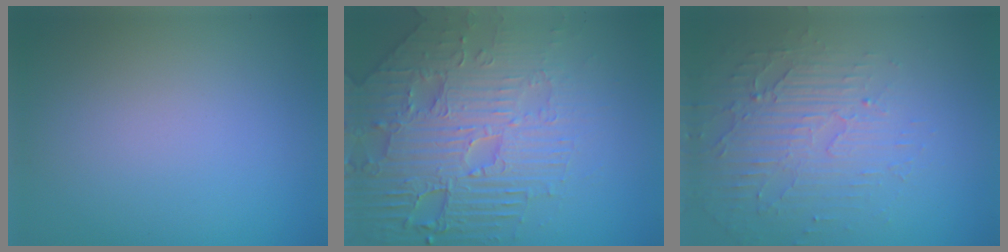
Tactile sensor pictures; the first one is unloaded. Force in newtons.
{"total": 7.9, "press": 6.1, "slide": 5.0}
{"total": 4.3, "press": 3.2, "slide": 2.8}